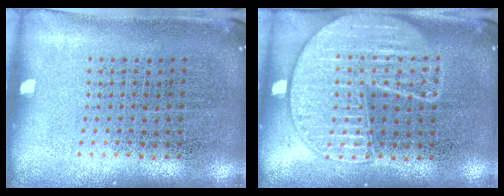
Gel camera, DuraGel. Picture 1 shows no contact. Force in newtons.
{"total": 1.9, "press": 1.9, "slide": 0.2}